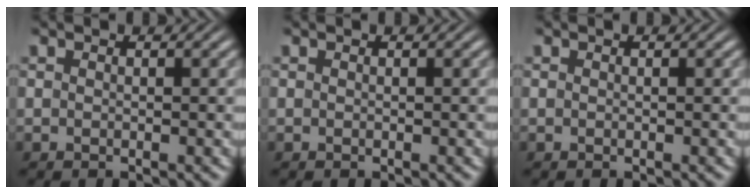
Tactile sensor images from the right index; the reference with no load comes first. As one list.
[{"total": 0.0}, {"total": 0.0}]